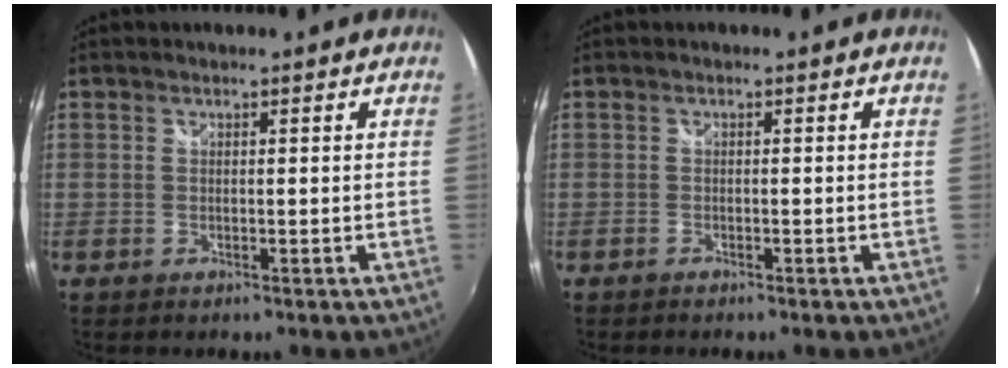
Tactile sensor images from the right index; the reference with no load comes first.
{"total": 0.9, "force": [-0.8, 0.3, 0.1], "torque": [-0.006, -0.004, -0.016]}